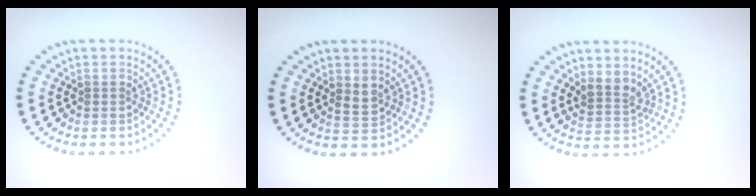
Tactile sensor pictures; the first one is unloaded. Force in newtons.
{"total": 1.4, "press": 1.4, "slide": 0.4}
{"total": 2.4, "press": 1.9, "slide": 1.5}